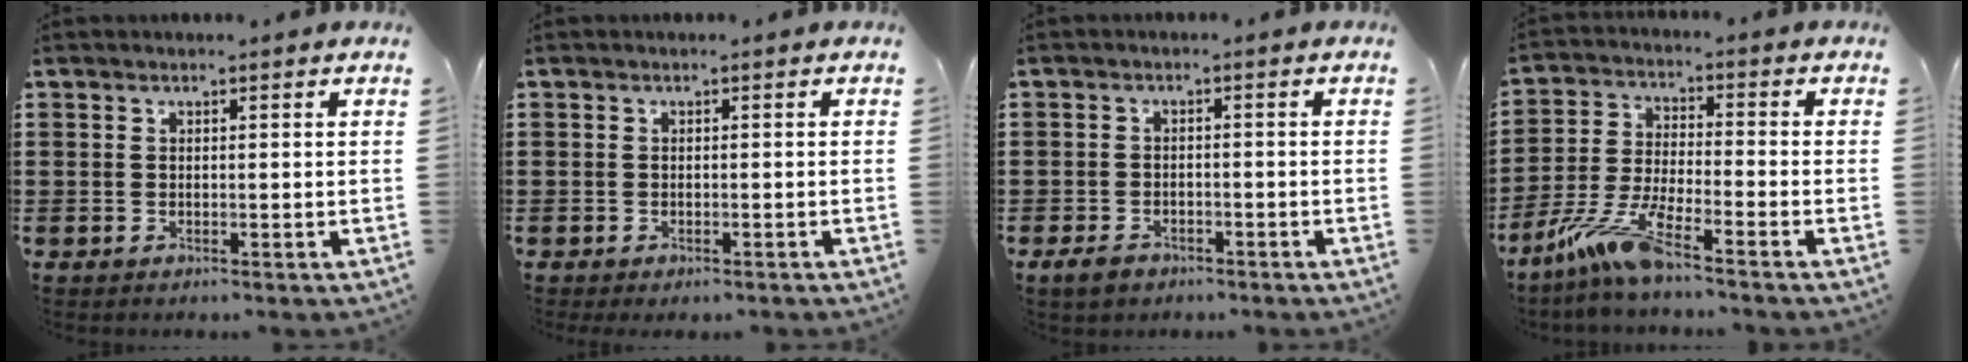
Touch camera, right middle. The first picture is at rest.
{"total": 0.0}
{"total": 2.0, "force": [-1.5, 1.1, 1.0], "torque": [-0.026, 0.001, -0.032]}
{"total": 9.0, "force": [-6.7, 0.4, 6.0], "torque": [-0.141, -0.020, -0.137]}